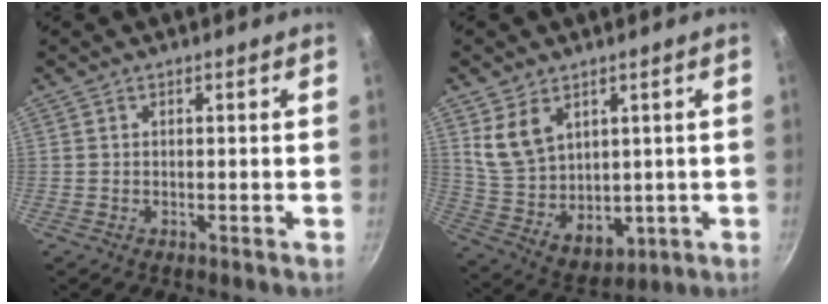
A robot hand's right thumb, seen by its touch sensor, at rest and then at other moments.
{"total": 12.2, "force": [4.4, 8.7, 7.4], "torque": [-0.102, -0.038, 0.109]}